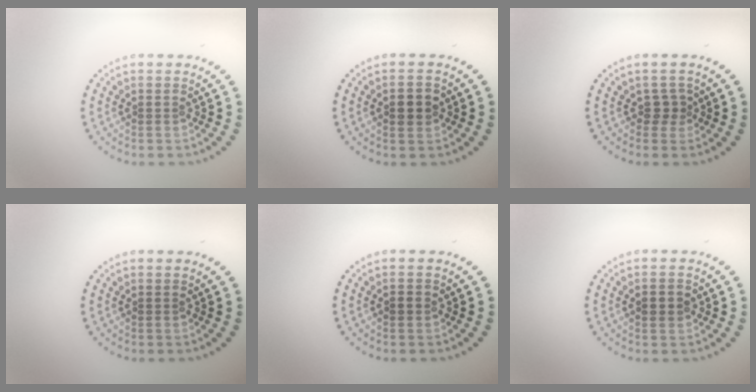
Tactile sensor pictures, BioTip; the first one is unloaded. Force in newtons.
{"total": 2.3, "press": 2.3, "slide": 0.2}
{"total": 1.4, "press": 1.0, "slide": 1.0}
{"total": 0.0}
{"total": 0.8, "press": 0.7, "slide": 0.4}
{"total": 1.9, "press": 1.9, "slide": 0.1}